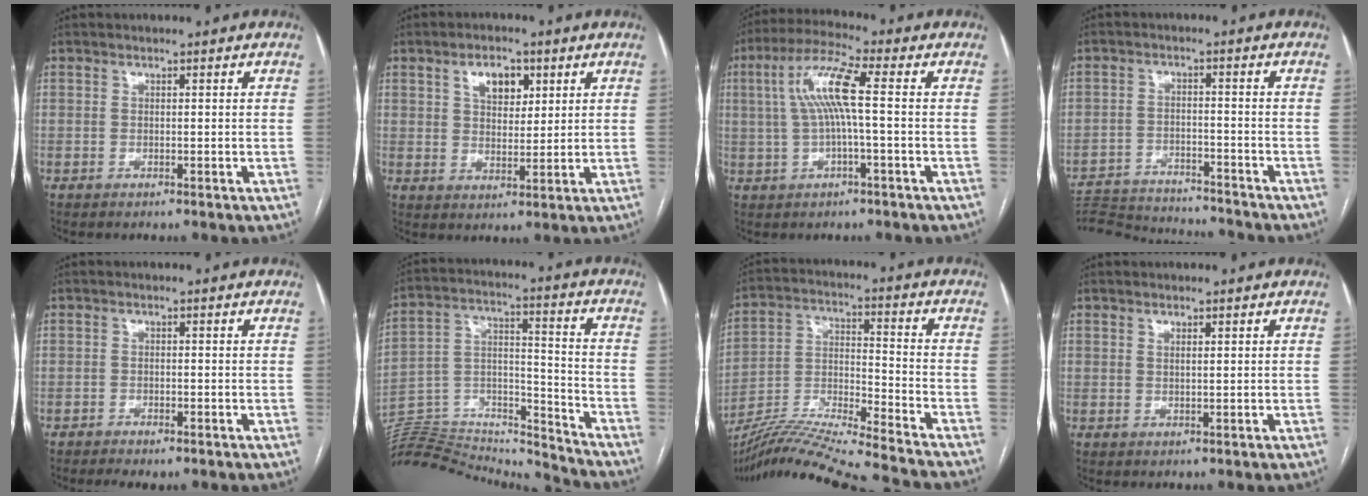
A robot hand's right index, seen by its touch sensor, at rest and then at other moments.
{"total": 6.0, "force": [2.7, 3.5, 4.1], "torque": [-0.069, 0.009, 0.049]}
{"total": 8.8, "force": [0.7, 0.9, 8.7], "torque": [-0.182, 0.028, 0.014]}
{"total": 15.4, "force": [-14.6, 2.4, 4.1], "torque": [-0.083, 0.004, -0.218]}
{"total": 3.6, "force": [-2.6, 1.7, 1.9], "torque": [-0.031, -0.004, -0.034]}
{"total": 24.0, "force": [-23.2, 3.7, 4.8], "torque": [-0.126, 0.034, -0.369]}
{"total": 24.8, "force": [-22.5, 0.2, 10.6], "torque": [-0.196, -0.035, -0.363]}
{"total": 1.0, "force": [0.4, 0.3, 0.8], "torque": [-0.017, -0.001, 0.007]}